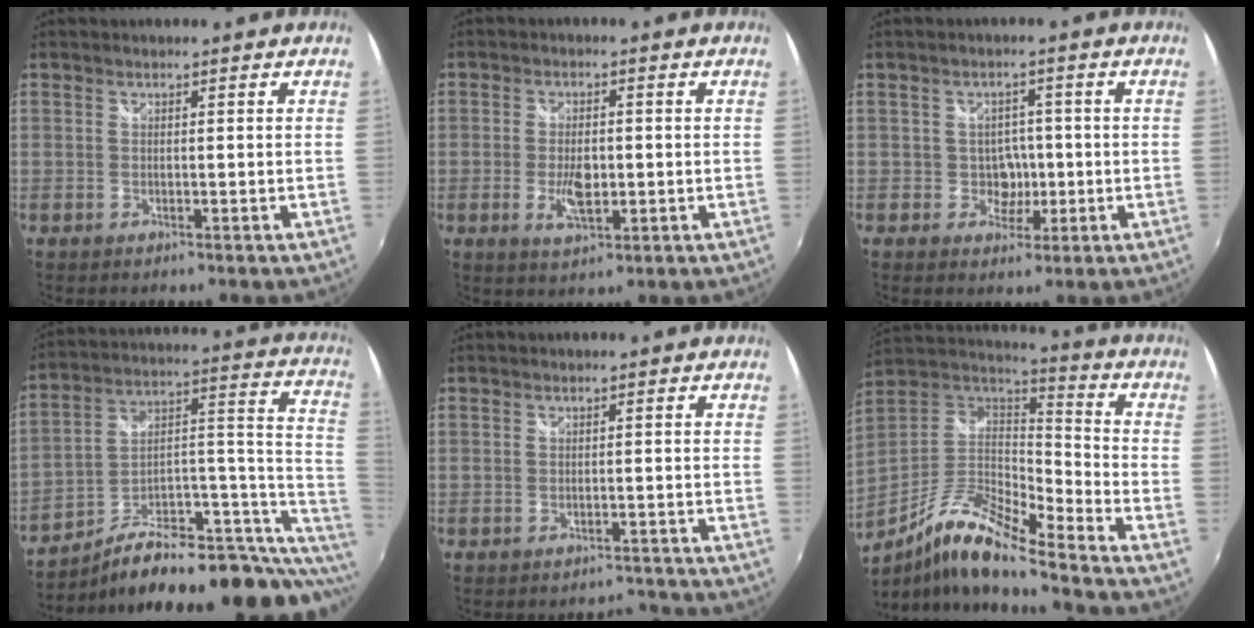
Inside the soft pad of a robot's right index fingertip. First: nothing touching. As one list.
[{"total": 5.2, "force": [-0.9, 2.5, 4.5], "torque": [-0.086, -0.002, -0.012]}, {"total": 3.5, "force": [-0.6, 3.3, 1.0], "torque": [-0.017, 0.014, -0.001]}, {"total": 24.7, "force": [-5.2, 11.8, 21.0], "torque": [-0.294, 0.030, -0.070]}, {"total": 2.7, "force": [-2.6, 0.5, 0.1], "torque": [0.003, 0.003, -0.033]}, {"total": 15.4, "force": [-10.6, 2.1, 11.0], "torque": [-0.211, -0.014, -0.213]}]